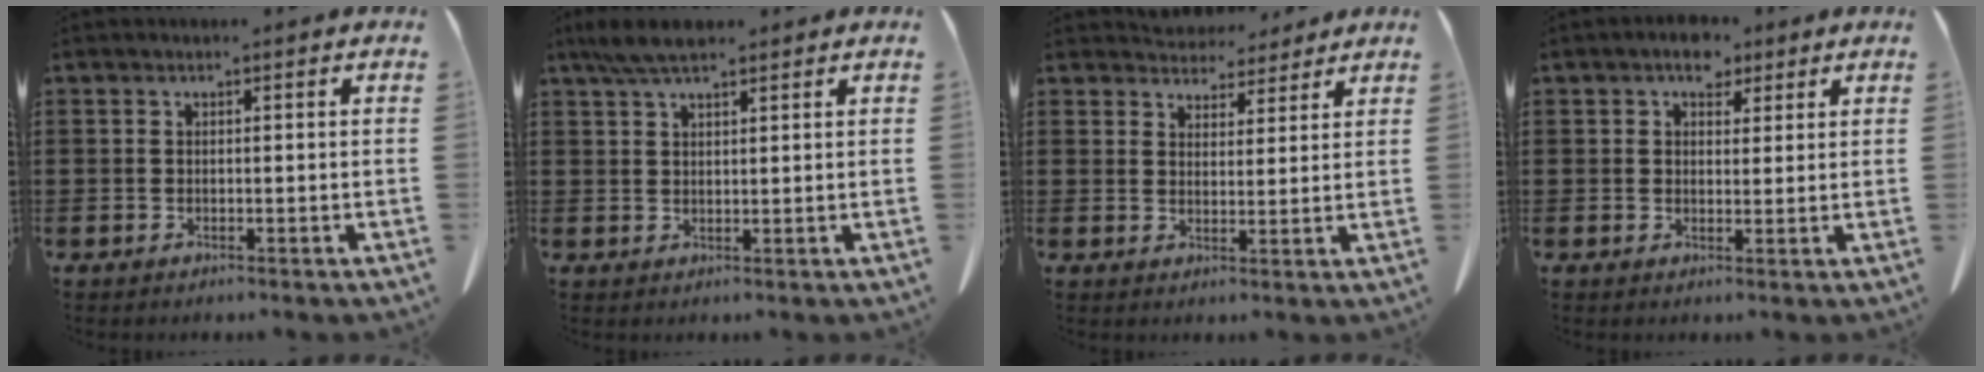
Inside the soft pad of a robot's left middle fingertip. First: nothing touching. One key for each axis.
{"total": 4.6, "fx": 3.3, "fy": 1.1, "fz": 3.0, "tx": -0.066, "ty": -0.002, "tz": 0.063}
{"total": 4.5, "fx": 4.3, "fy": 1.3, "fz": 0.1, "tx": -0.019, "ty": -0.016, "tz": 0.082}
{"total": 3.4, "fx": 2.3, "fy": 2.2, "fz": 1.2, "tx": -0.017, "ty": 0.007, "tz": 0.039}